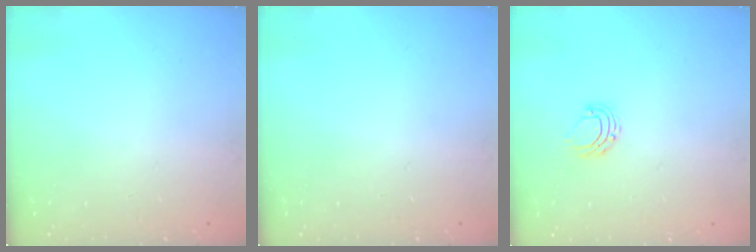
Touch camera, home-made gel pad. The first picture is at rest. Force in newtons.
{"total": 0.0}
{"total": 5.7, "press": 5.7, "slide": 0.4}